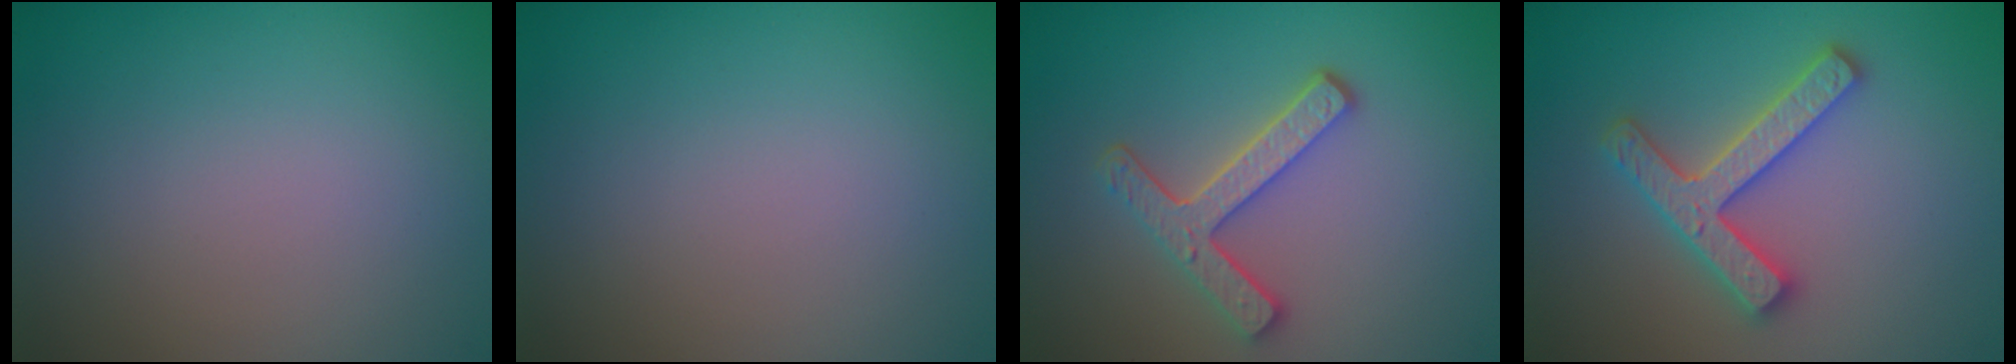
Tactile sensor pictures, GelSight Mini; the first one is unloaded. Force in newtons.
{"total": 0.0}
{"total": 3.8, "press": 3.1, "slide": 2.2}
{"total": 4.6, "press": 4.6, "slide": 0.8}